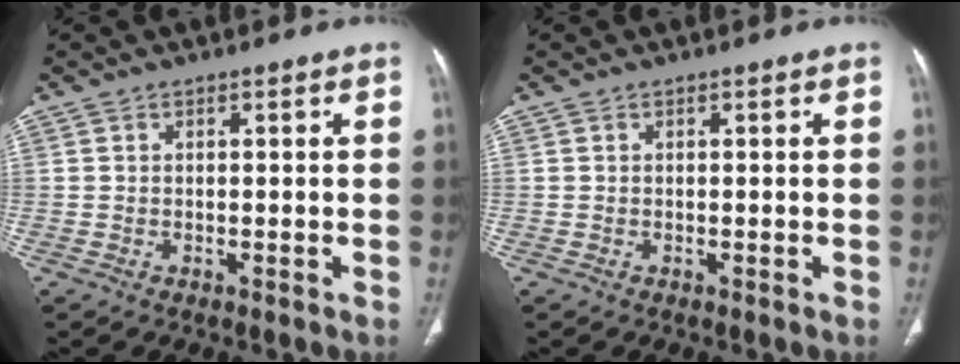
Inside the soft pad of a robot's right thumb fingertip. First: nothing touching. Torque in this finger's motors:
{"motor_torque": [1.15, 1.14, 0.08, -0.04, 0.00]}